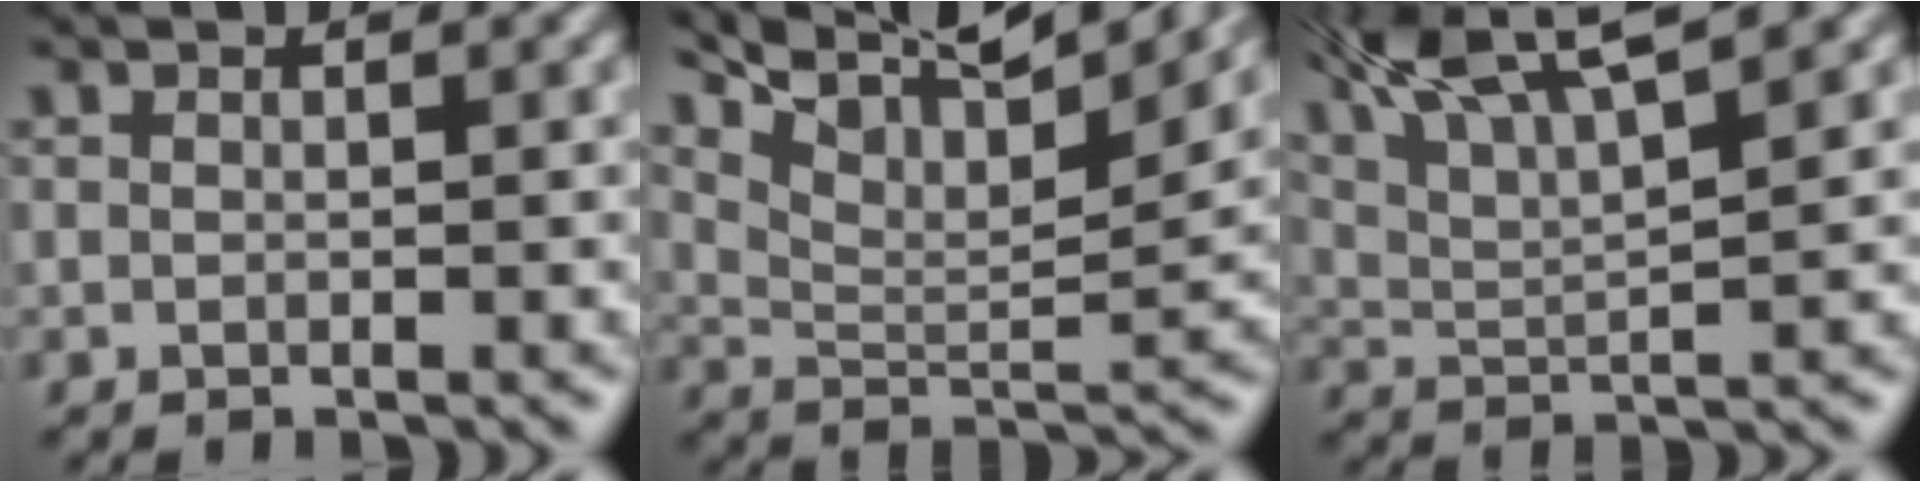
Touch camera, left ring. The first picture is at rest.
{"total": 11.2, "force": [8.0, 3.2, 7.1], "torque": [-0.129, 0.014, 0.133]}
{"total": 10.8, "force": [7.2, 2.8, 7.6], "torque": [-0.155, 0.045, 0.101]}